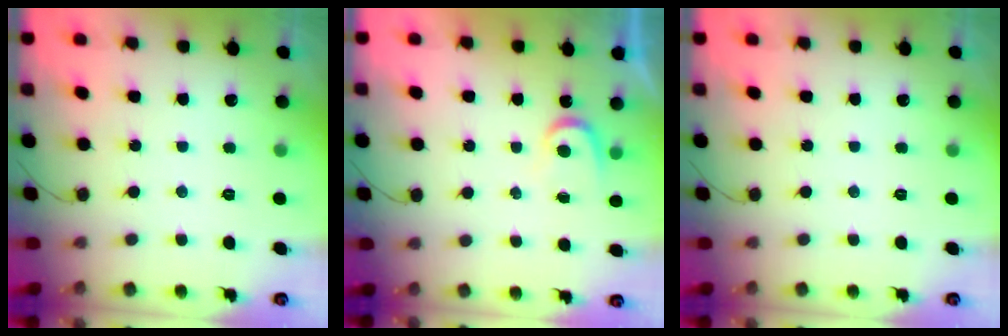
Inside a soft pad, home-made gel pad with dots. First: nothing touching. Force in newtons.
{"total": 4.2, "press": 4.2, "slide": 0.3}
{"total": 0.0}